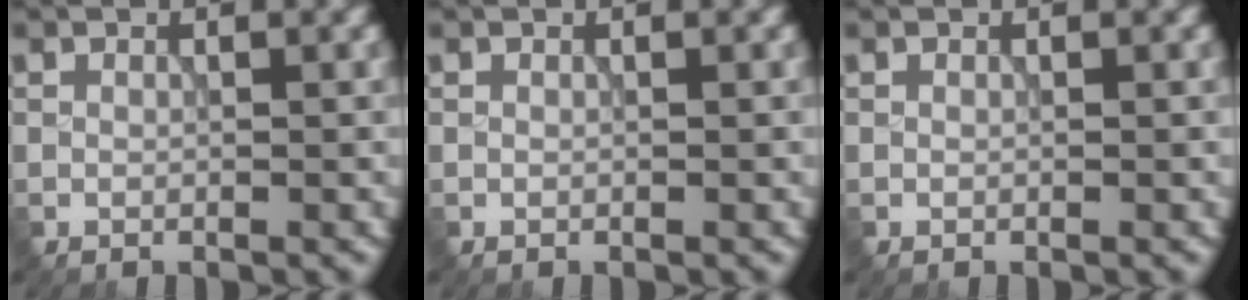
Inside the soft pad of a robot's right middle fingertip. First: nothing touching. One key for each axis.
{"total": 0.0}
{"total": 0.0}